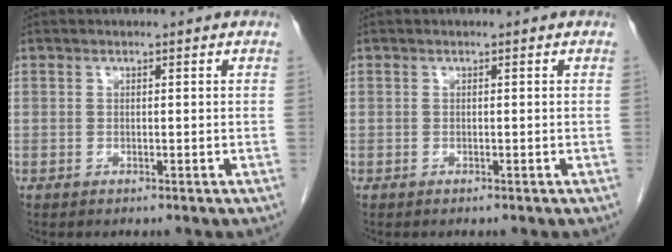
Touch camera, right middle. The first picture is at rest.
{"total": 0.0}